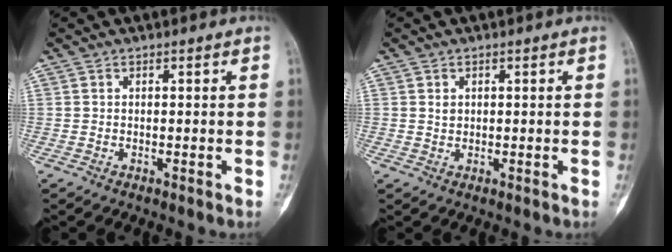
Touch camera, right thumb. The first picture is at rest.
{"total": 1.2, "force": [0.4, 1.0, 0.6], "torque": [-0.003, 0.000, 0.008]}